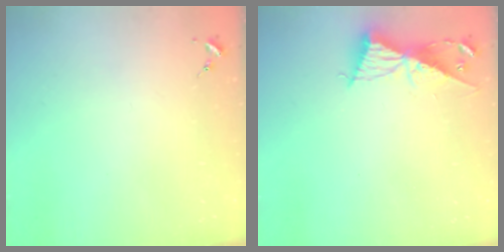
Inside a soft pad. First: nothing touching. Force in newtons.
{"total": 9.7, "press": 9.7, "slide": 0.7}